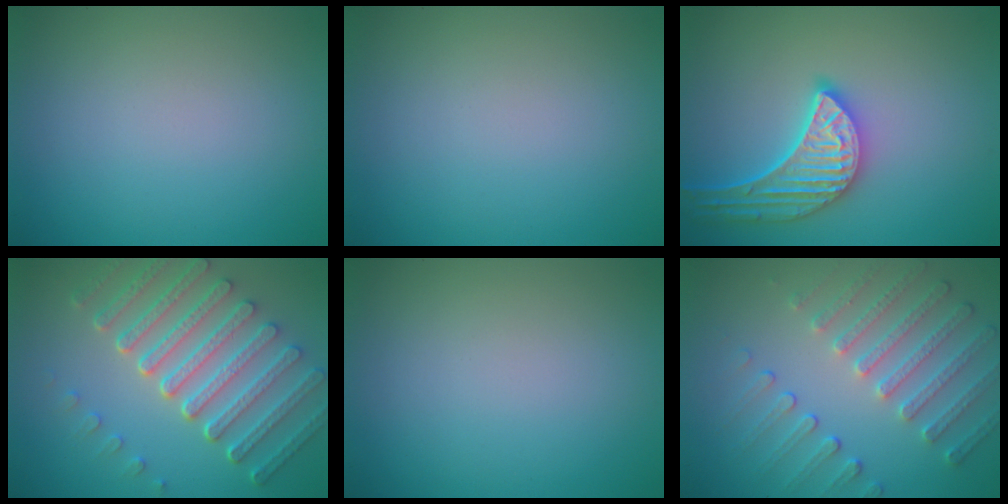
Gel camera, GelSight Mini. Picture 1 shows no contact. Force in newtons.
{"total": 0.0}
{"total": 5.3, "press": 4.7, "slide": 2.5}
{"total": 7.5, "press": 5.6, "slide": 4.9}
{"total": 0.0}
{"total": 5.1, "press": 3.9, "slide": 3.3}